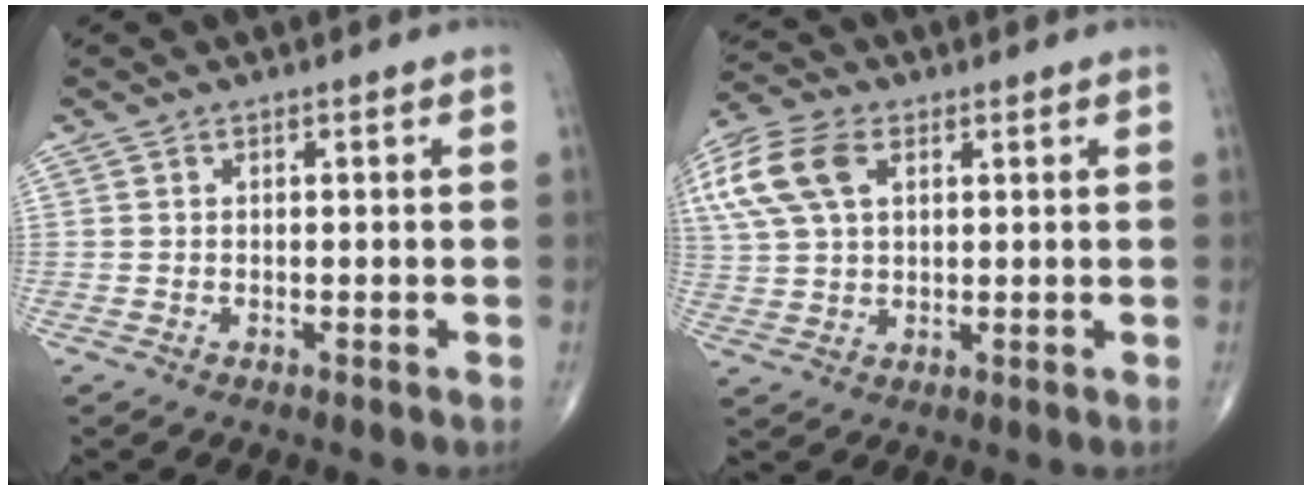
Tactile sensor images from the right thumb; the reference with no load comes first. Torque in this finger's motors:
{"motor_torque": [0.08, 1.64, 0.80, 0.17, 0.12]}